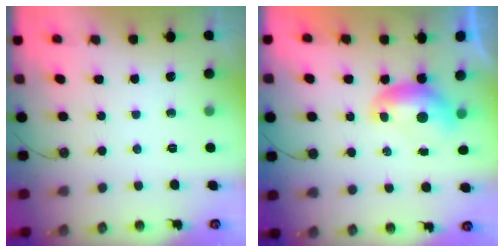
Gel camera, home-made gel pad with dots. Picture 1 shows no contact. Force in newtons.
{"total": 0.6, "press": 0.6, "slide": 0.2}